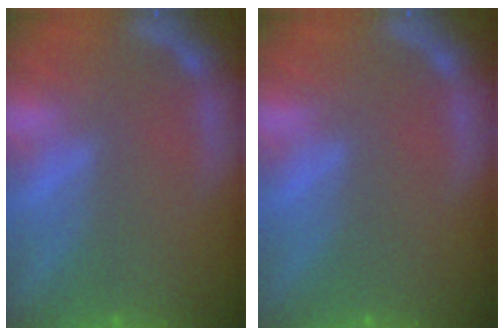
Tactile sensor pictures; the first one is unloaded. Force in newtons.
{"total": 0.0}